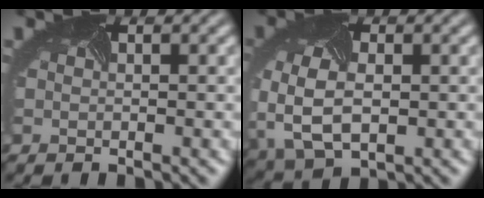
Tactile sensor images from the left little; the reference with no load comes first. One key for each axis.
{"total": 6.5, "fx": -1.3, "fy": 4.5, "fz": 4.6, "tx": -0.134, "ty": -0.026, "tz": -0.013}